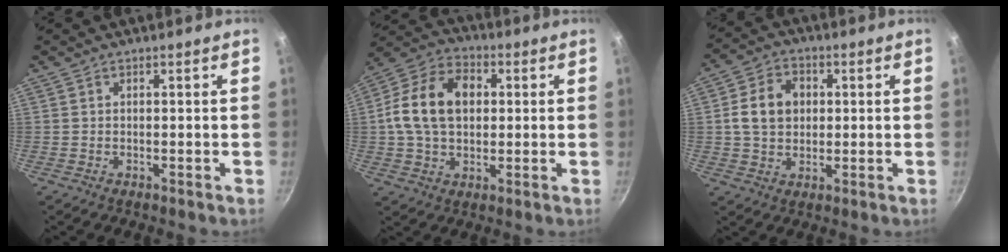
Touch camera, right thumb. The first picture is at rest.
{"total": 14.9, "force": [1.8, 10.5, 10.4], "torque": [-0.168, 0.021, 0.016]}
{"total": 9.3, "force": [1.3, 7.4, 5.5], "torque": [-0.079, 0.011, 0.015]}